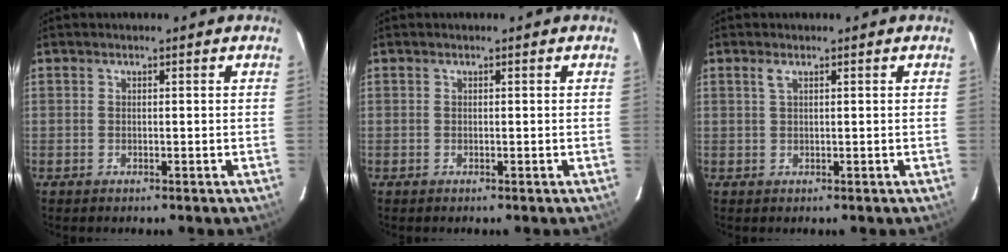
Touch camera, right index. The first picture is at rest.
{"total": 0.0}
{"total": 1.0, "force": [0.6, 0.2, 0.8], "torque": [-0.019, 0.004, 0.011]}